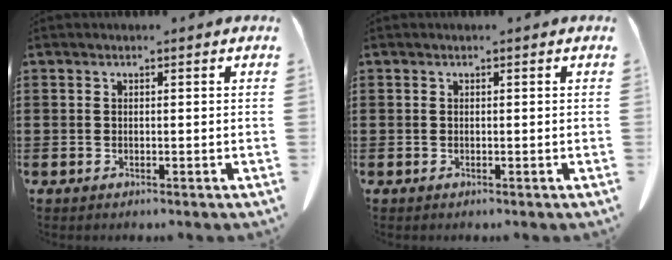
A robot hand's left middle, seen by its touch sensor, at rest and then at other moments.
{"total": 0.0}